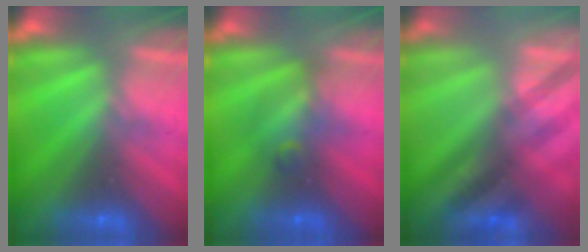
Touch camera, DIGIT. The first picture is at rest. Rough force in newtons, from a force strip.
{"total": 2.4}
{"total": 2.9}